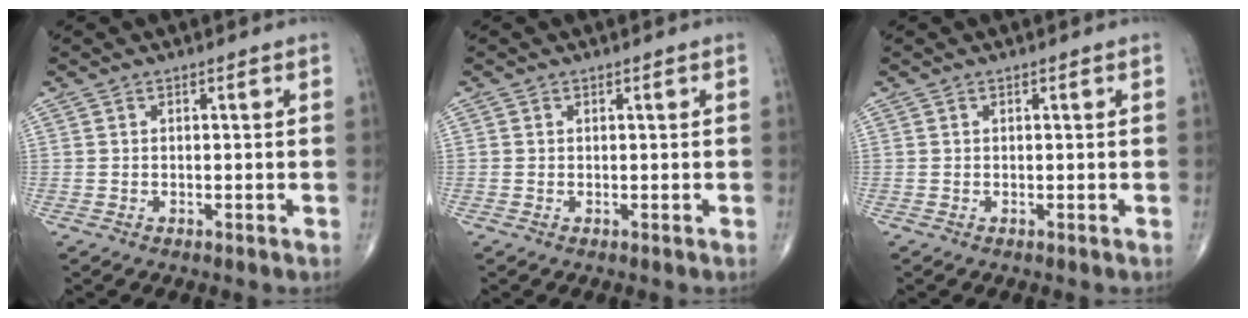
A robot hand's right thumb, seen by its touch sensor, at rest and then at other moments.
{"total": 0.0}
{"total": 0.0}